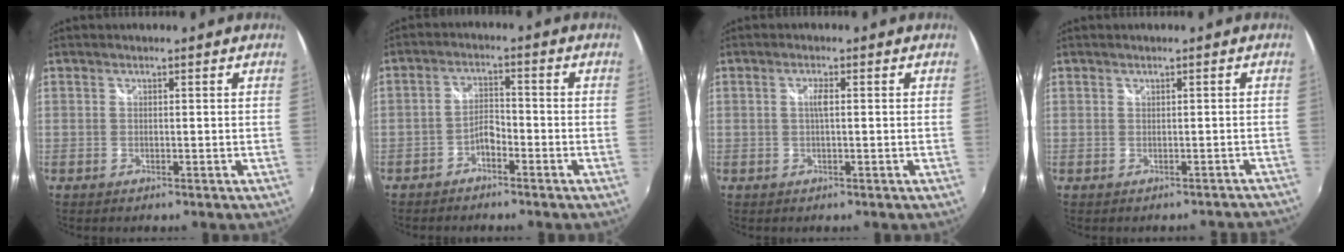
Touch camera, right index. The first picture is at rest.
{"total": 3.3, "force": [-2.5, 1.3, 1.7], "torque": [-0.039, 0.008, -0.044]}
{"total": 1.7, "force": [0.1, 0.1, 1.7], "torque": [-0.031, 0.002, 0.000]}
{"total": 2.9, "force": [-2.5, 1.5, 0.2], "torque": [0.012, 0.016, -0.019]}